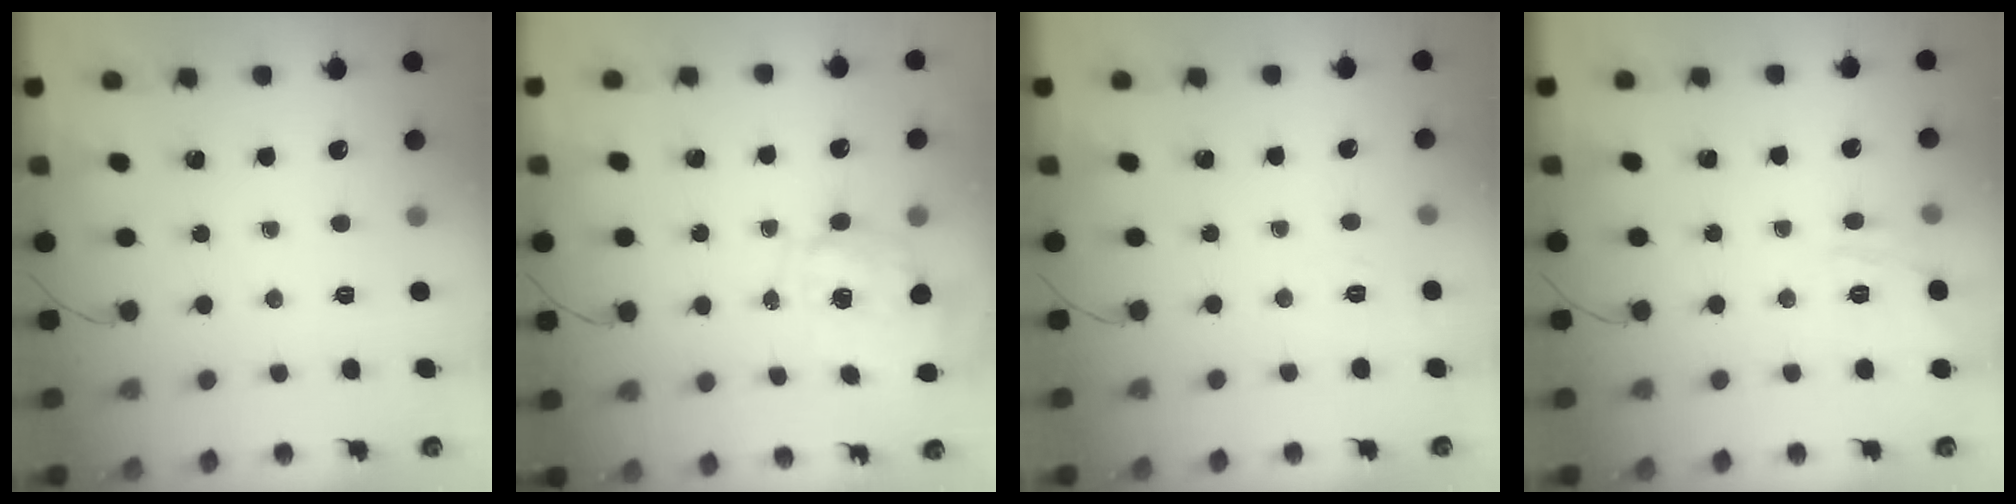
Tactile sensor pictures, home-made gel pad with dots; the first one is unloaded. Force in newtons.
{"total": 2.8, "press": 2.7, "slide": 0.9}
{"total": 1.8, "press": 0.1, "slide": 1.8}
{"total": 13.1, "press": 13.1, "slide": 0.5}